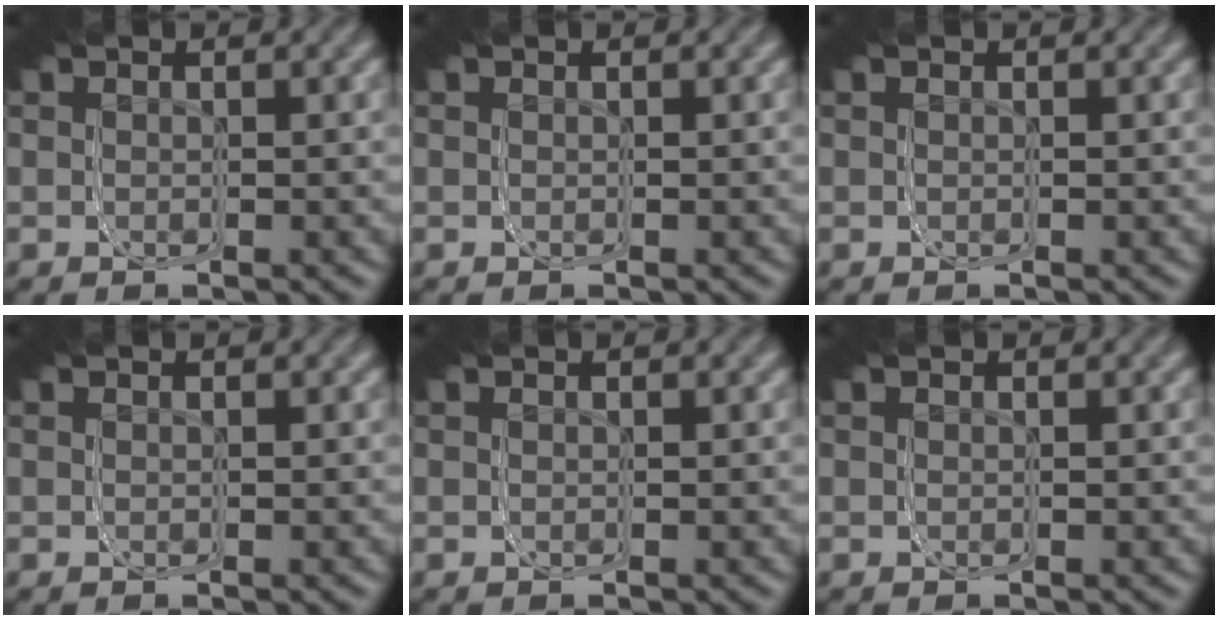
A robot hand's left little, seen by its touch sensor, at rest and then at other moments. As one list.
[{"total": 0.0}, {"total": 0.0}, {"total": 0.0}, {"total": 0.0}, {"total": 0.0}]